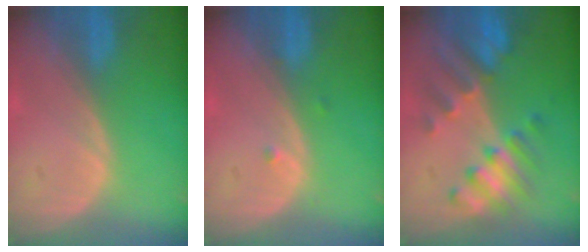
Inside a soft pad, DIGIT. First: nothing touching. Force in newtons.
{"total": 0.9, "press": 0.7, "slide": 0.5}
{"total": 7.8, "press": 7.7, "slide": 0.8}